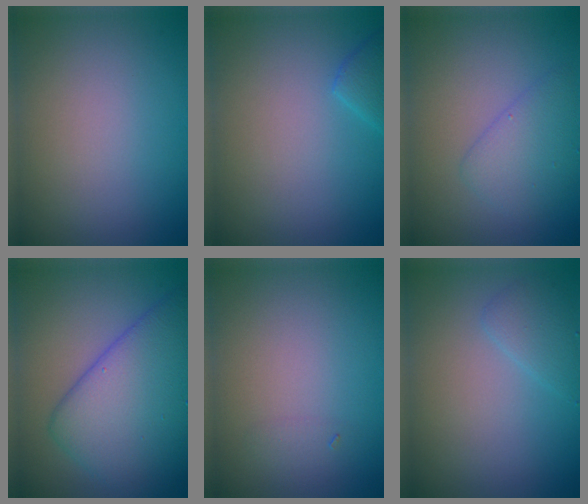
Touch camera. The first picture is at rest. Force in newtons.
{"total": 1.6, "press": 1.6, "slide": 0.2}
{"total": 2.8, "press": 2.8, "slide": 0.1}
{"total": 9.0, "press": 9.0, "slide": 0.2}
{"total": 0.6, "press": 0.6, "slide": 0.0}
{"total": 1.7, "press": 1.7, "slide": 0.1}